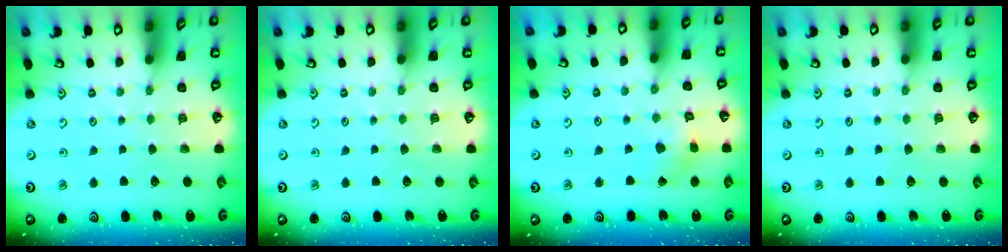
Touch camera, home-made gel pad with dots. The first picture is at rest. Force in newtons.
{"total": 0.0}
{"total": 2.9, "press": 2.9, "slide": 0.3}
{"total": 0.0}